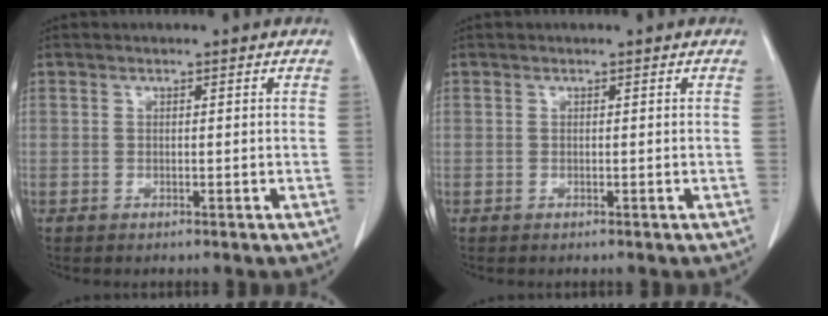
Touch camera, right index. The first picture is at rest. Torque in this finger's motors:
{"motor_torque": [0.00, 0.00, 0.00, 0.00]}